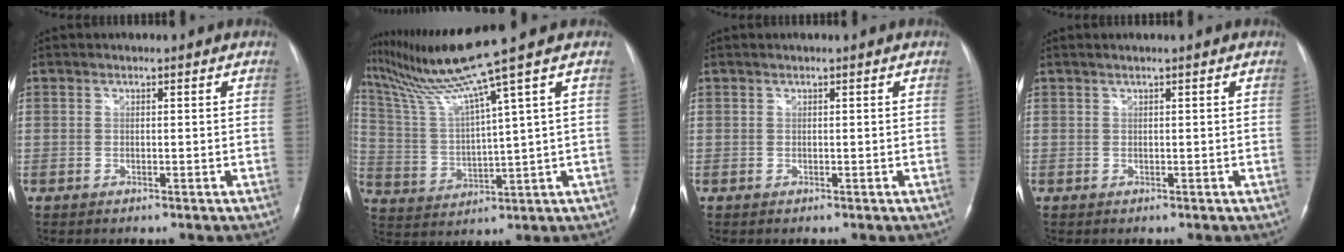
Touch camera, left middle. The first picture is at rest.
{"total": 12.3, "force": [9.2, -3.6, 7.3], "torque": [-0.143, -0.011, 0.179]}
{"total": 0.0}
{"total": 0.7, "force": [0.5, -0.2, 0.5], "torque": [-0.016, 0.008, 0.013]}